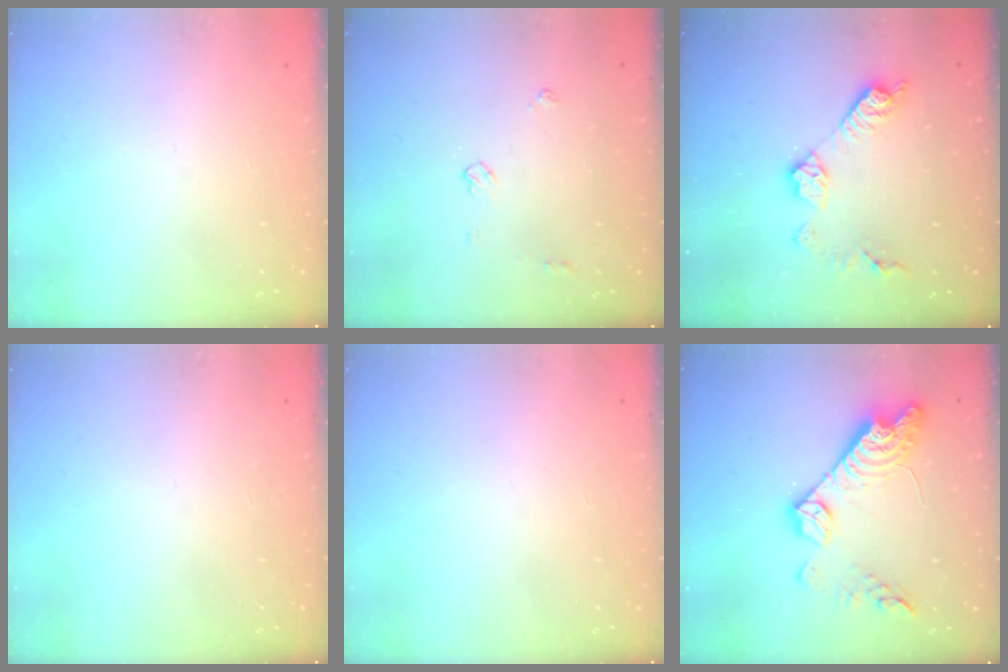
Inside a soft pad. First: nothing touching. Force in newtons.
{"total": 4.6, "press": 4.5, "slide": 0.6}
{"total": 11.0, "press": 11.0, "slide": 0.6}
{"total": 0.0}
{"total": 0.0}
{"total": 17.5, "press": 17.5, "slide": 1.2}